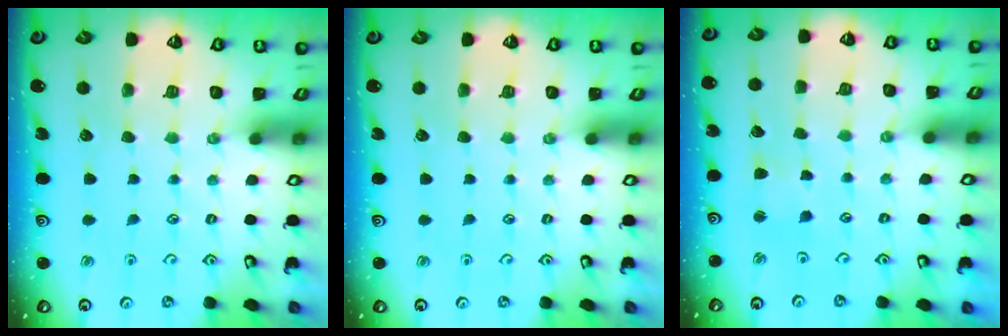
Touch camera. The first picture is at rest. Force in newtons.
{"total": 0.0}
{"total": 2.0, "press": 1.9, "slide": 0.6}